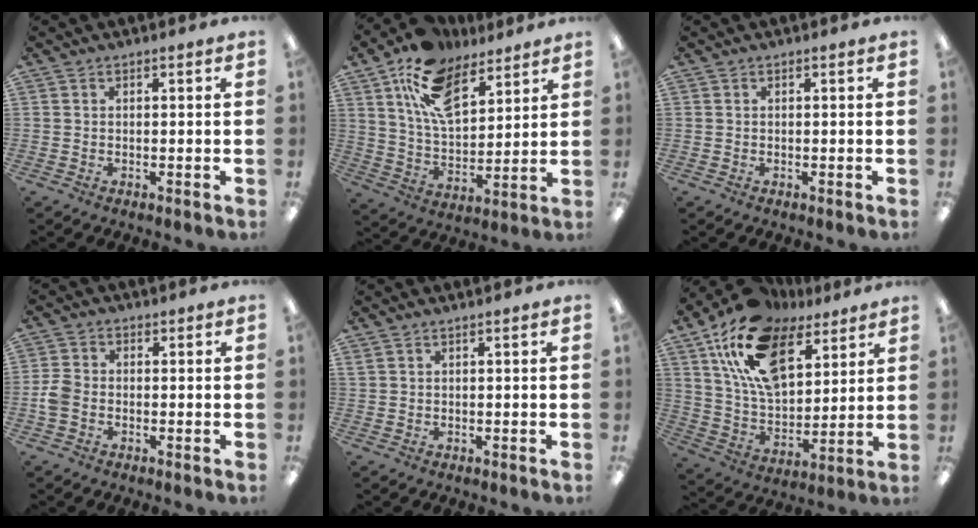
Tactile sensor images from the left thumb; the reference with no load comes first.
{"total": 15.8, "force": [10.1, 8.0, 9.1], "torque": [-0.168, -0.035, 0.185]}
{"total": 0.0}
{"total": 4.2, "force": [-1.0, 3.1, 2.6], "torque": [-0.057, 0.006, -0.019]}
{"total": 0.8, "force": [0.6, 0.0, 0.5], "torque": [-0.010, -0.001, 0.012]}
{"total": 20.9, "force": [12.2, 11.2, 12.8], "torque": [-0.238, -0.050, 0.217]}